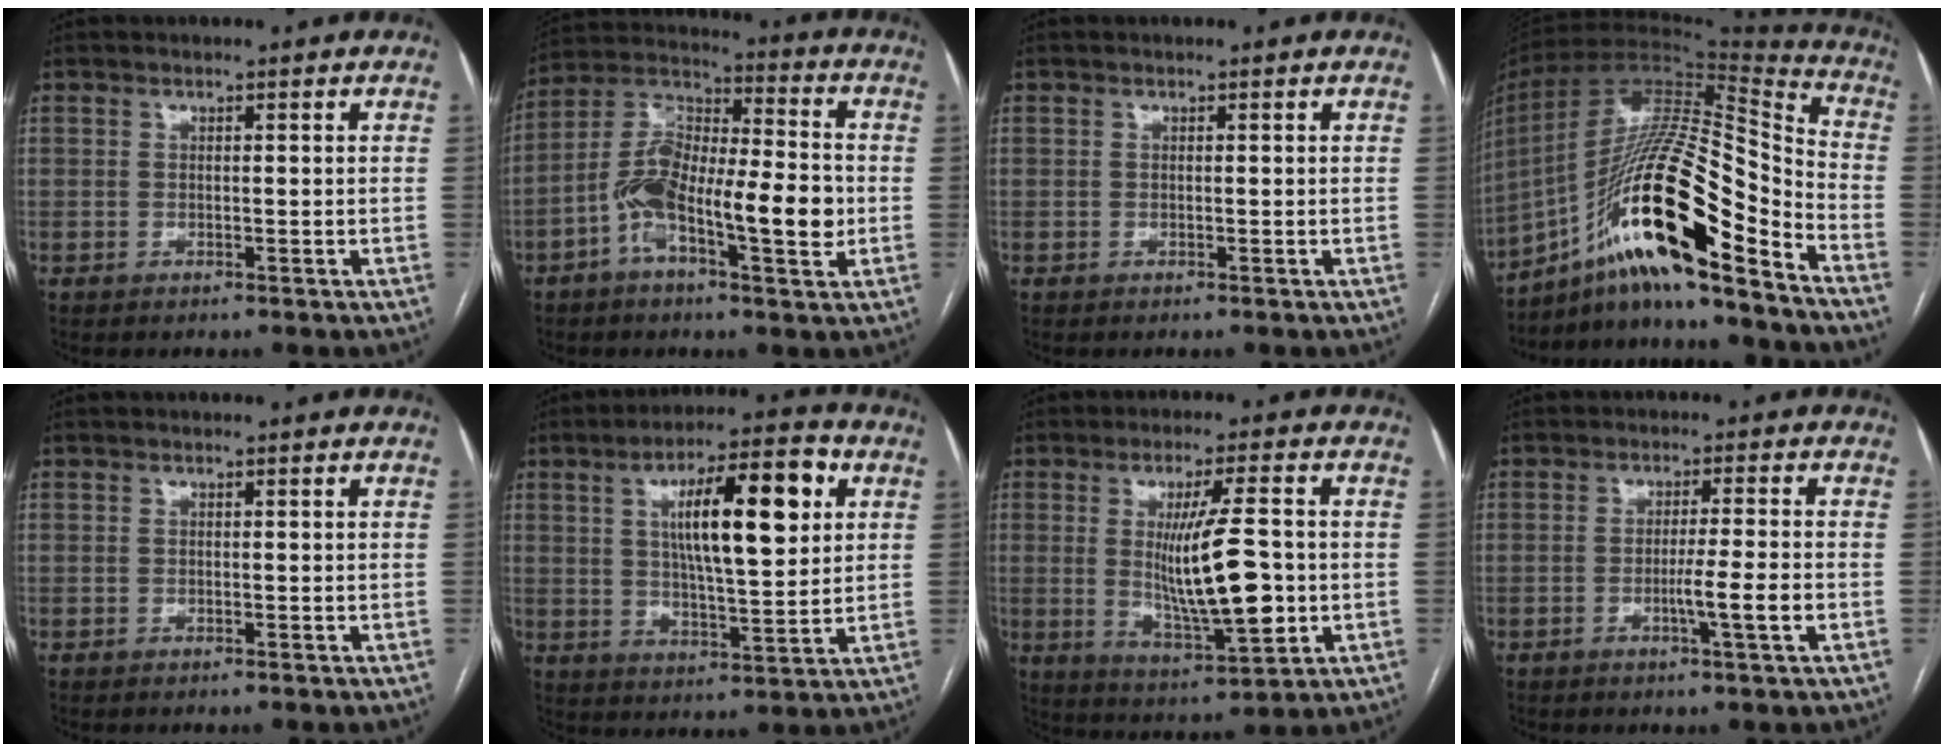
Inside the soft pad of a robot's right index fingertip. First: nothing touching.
{"total": 15.5, "force": [-3.8, 4.4, 14.4], "torque": [-0.266, 0.022, -0.071]}
{"total": 0.0}
{"total": 24.0, "force": [-13.6, 3.6, 19.5], "torque": [-0.355, -0.002, -0.235]}
{"total": 0.0}
{"total": 15.3, "force": [4.6, 3.5, 14.2], "torque": [-0.231, 0.015, 0.073]}
{"total": 13.0, "force": [-0.4, 2.0, 12.9], "torque": [-0.224, -0.017, 0.002]}
{"total": 5.0, "force": [-1.6, -0.7, 4.7], "torque": [-0.074, -0.007, -0.026]}